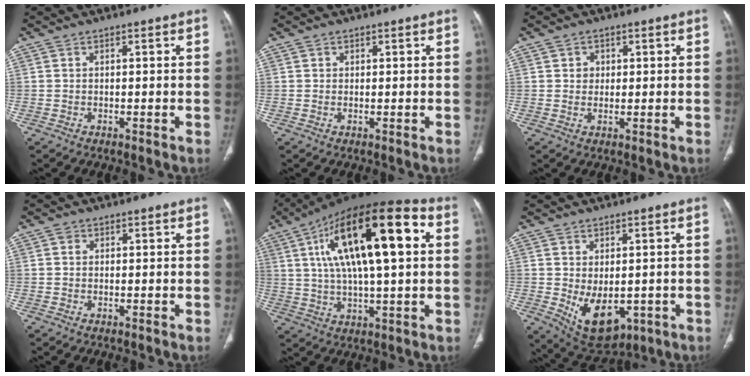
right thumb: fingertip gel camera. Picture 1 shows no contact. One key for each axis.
{"total": 0.6, "fx": 0.3, "fy": 0.5, "fz": 0.1, "tx": 0.003, "ty": -0.001, "tz": 0.004}
{"total": 2.4, "fx": 0.7, "fy": 2.1, "fz": 0.9, "tx": -0.002, "ty": -0.002, "tz": 0.013}
{"total": 0.8, "fx": 0.2, "fy": 0.7, "fz": 0.3, "tx": -0.002, "ty": 0.001, "tz": 0.003}
{"total": 25.1, "fx": 6.4, "fy": 8.5, "fz": 22.8, "tx": -0.383, "ty": 0.022, "tz": 0.098}
{"total": 10.2, "fx": -1.9, "fy": 6.3, "fz": 7.8, "tx": -0.104, "ty": -0.007, "tz": -0.004}